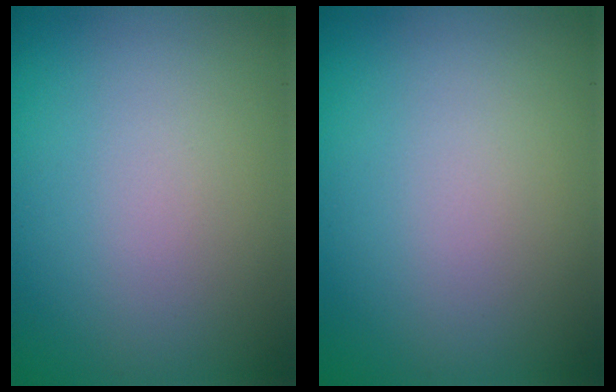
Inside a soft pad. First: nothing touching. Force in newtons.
{"total": 0.0}